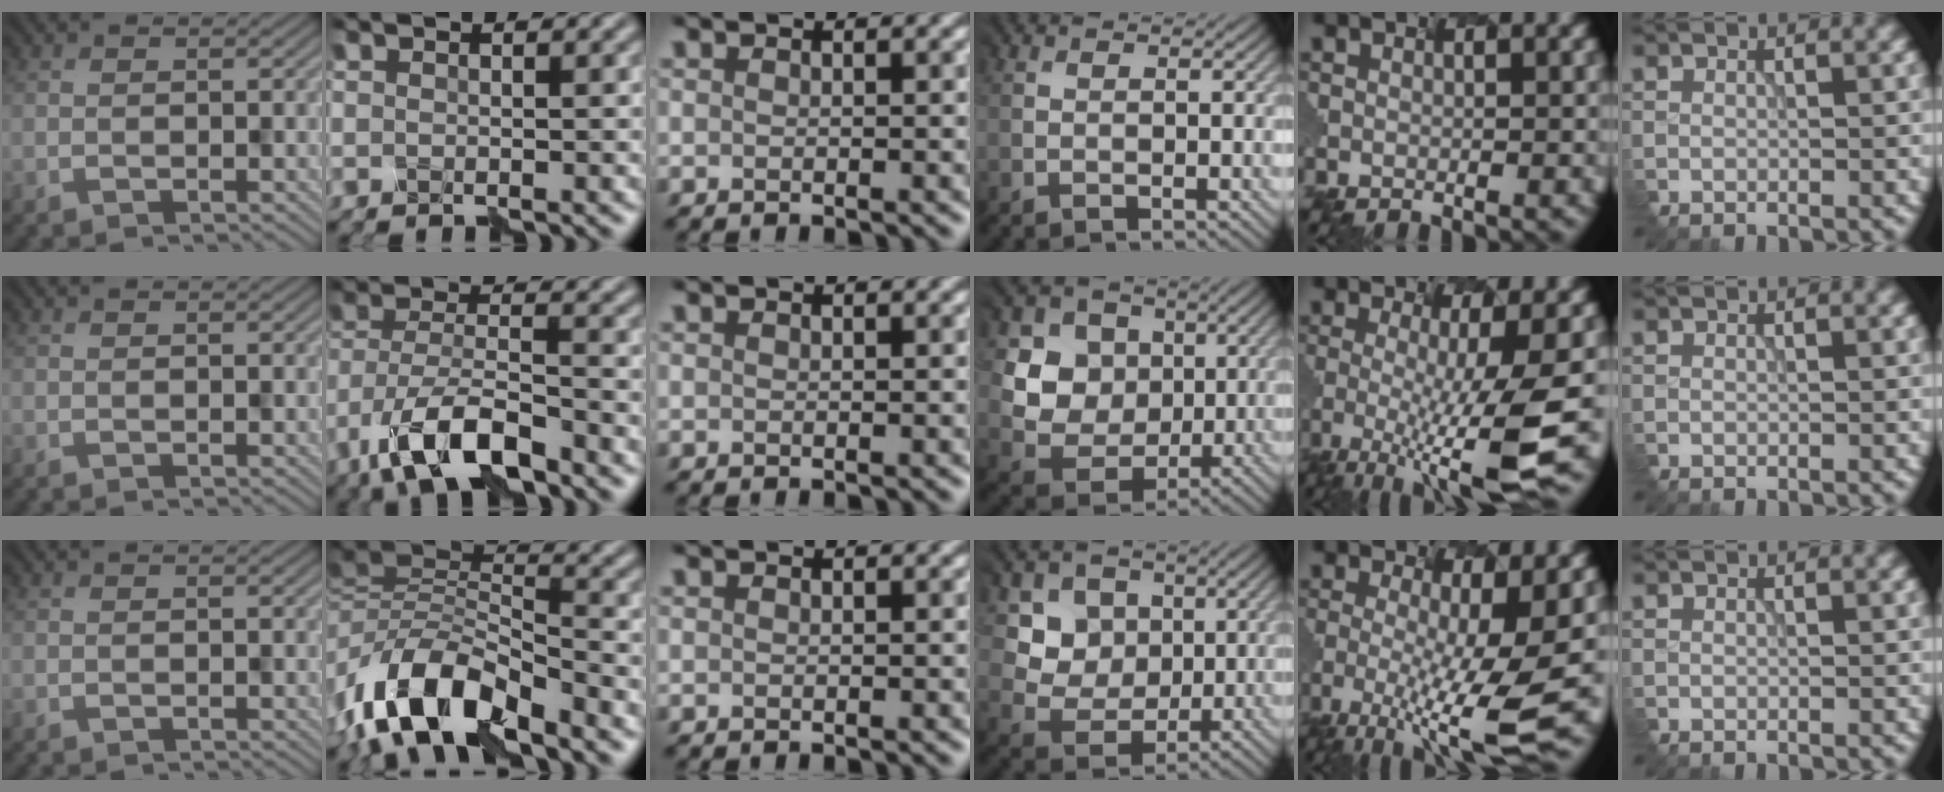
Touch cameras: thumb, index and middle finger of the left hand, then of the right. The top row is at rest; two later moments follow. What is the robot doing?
{"motion": "disassemble", "object": "puzzle pieces"}